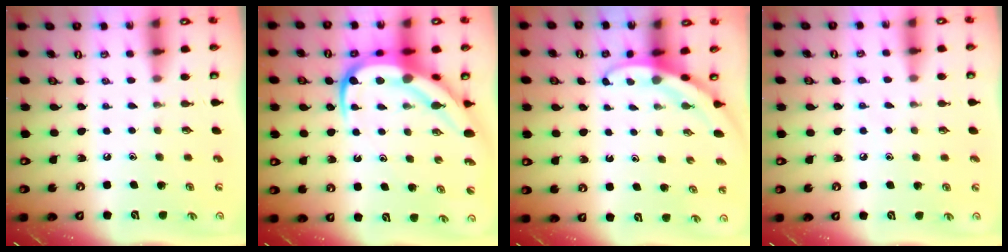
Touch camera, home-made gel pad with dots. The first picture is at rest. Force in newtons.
{"total": 14.7, "press": 14.7, "slide": 1.5}
{"total": 3.3, "press": 3.3, "slide": 0.1}
{"total": 4.4, "press": 4.3, "slide": 0.6}